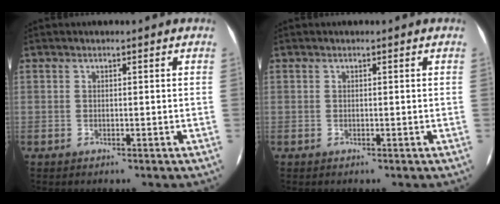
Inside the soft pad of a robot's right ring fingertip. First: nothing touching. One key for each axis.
{"total": 0.0}